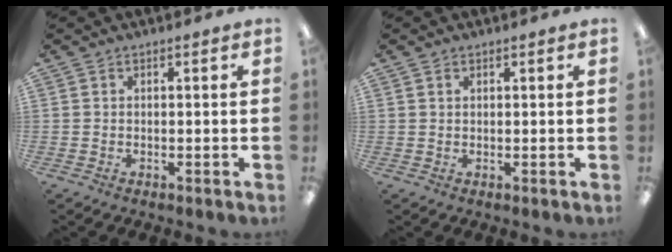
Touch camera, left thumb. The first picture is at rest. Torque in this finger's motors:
{"motor_torque": [-0.25, -0.11, 0.00, 0.09, -0.06]}